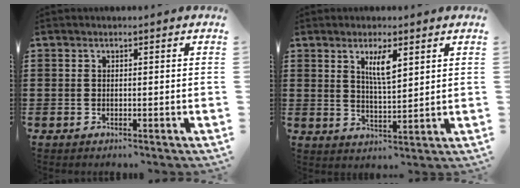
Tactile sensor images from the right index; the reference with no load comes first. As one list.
[{"total": 4.8, "force": [2.3, 1.3, 4.0], "torque": [-0.077, 0.004, 0.037]}]